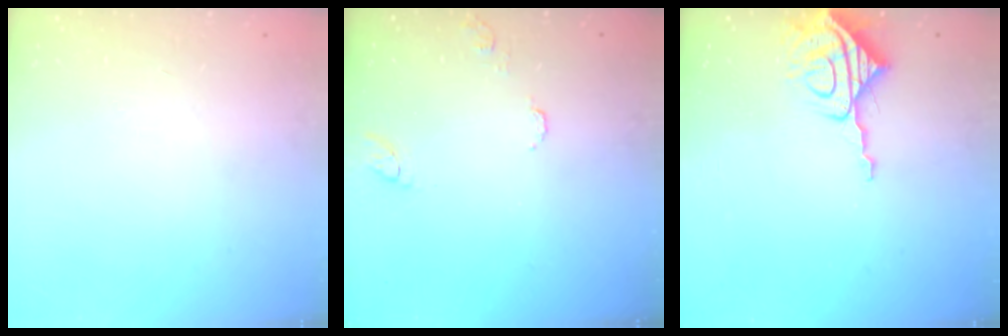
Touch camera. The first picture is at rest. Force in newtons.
{"total": 8.4, "press": 8.3, "slide": 0.6}
{"total": 10.5, "press": 10.4, "slide": 1.1}